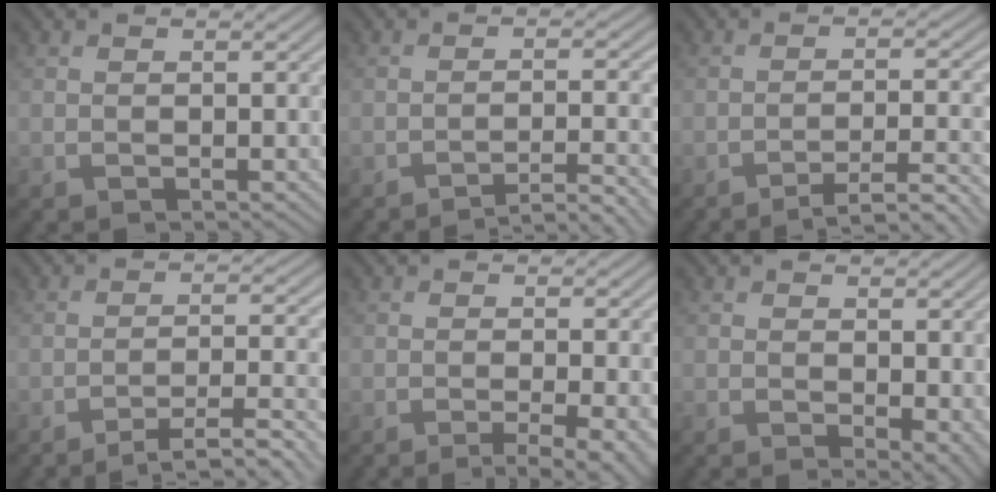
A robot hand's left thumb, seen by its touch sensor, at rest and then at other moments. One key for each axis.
{"total": 4.6, "fx": -3.5, "fy": 0.4, "fz": 2.9, "tx": -0.042, "ty": 0.015, "tz": -0.065}
{"total": 5.2, "fx": -3.7, "fy": 0.5, "fz": 3.6, "tx": -0.060, "ty": 0.012, "tz": -0.066}
{"total": 5.7, "fx": -4.2, "fy": 0.6, "fz": 3.9, "tx": -0.066, "ty": 0.014, "tz": -0.072}
{"total": 4.7, "fx": -1.9, "fy": 0.8, "fz": 4.2, "tx": -0.055, "ty": 0.001, "tz": -0.032}
{"total": 4.0, "fx": 0.1, "fy": 2.0, "fz": 3.5, "tx": -0.041, "ty": -0.010, "tz": 0.009}